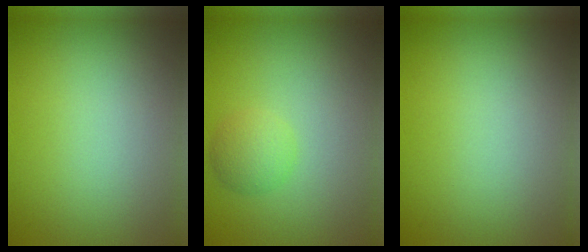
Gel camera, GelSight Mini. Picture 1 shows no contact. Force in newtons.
{"total": 2.1, "press": 2.1, "slide": 0.2}
{"total": 0.0}